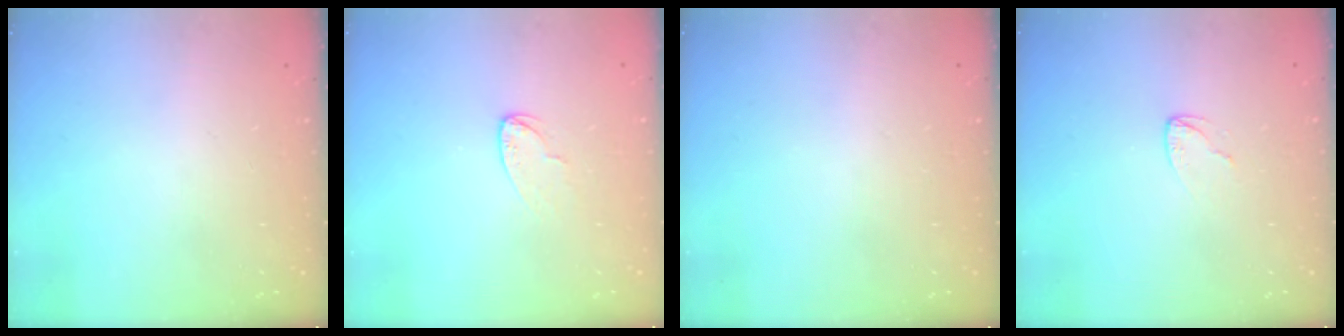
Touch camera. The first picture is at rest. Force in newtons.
{"total": 3.7, "press": 3.7, "slide": 0.2}
{"total": 0.0}
{"total": 3.6, "press": 3.6, "slide": 0.3}